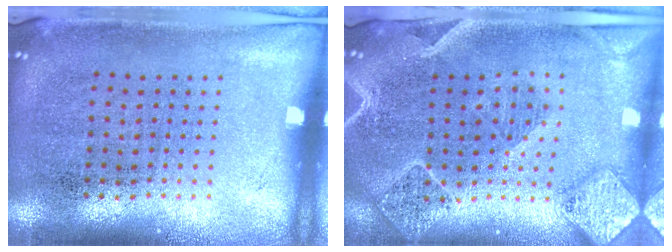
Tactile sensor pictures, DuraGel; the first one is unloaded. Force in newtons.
{"total": 2.4, "press": 2.2, "slide": 1.0}